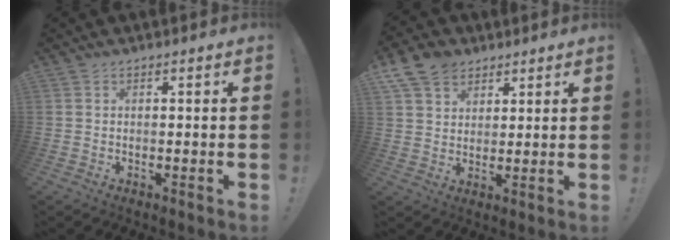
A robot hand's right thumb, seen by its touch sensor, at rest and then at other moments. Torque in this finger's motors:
{"motor_torque": [0.10, 0.06, 0.61, 0.41, 0.04]}